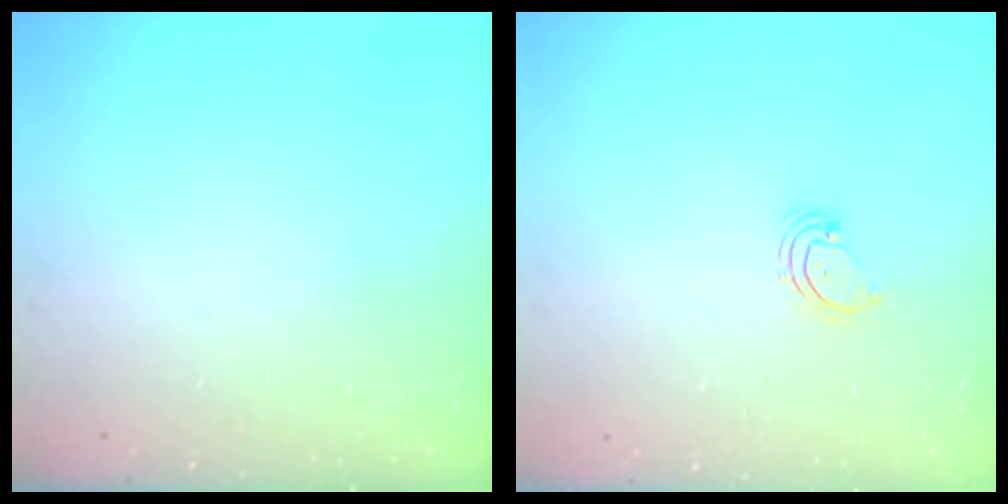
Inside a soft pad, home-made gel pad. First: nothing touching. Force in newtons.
{"total": 2.1, "press": 2.1, "slide": 0.3}